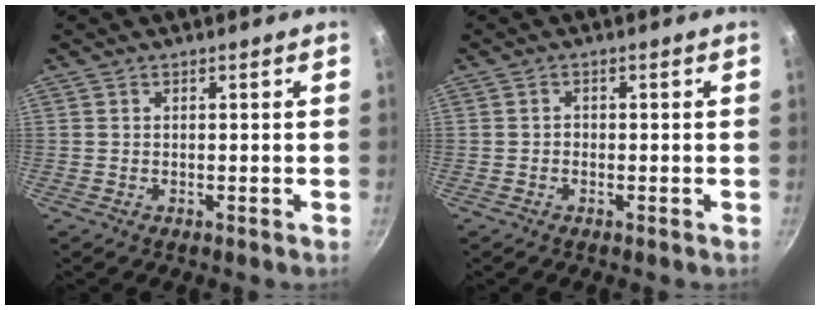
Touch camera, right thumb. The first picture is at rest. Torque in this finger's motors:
{"motor_torque": [-0.10, -0.10, -0.22, -0.01, 0.05]}